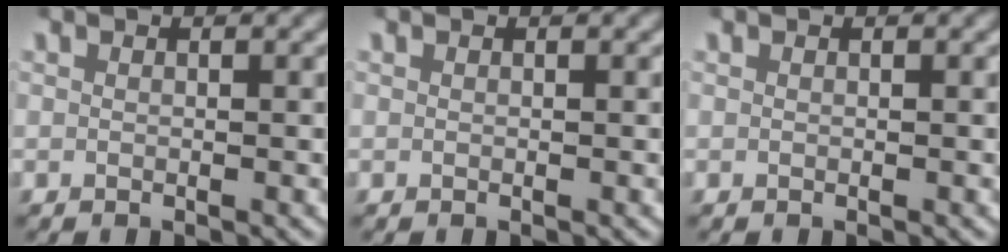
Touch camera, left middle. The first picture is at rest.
{"total": 0.0}
{"total": 0.0}